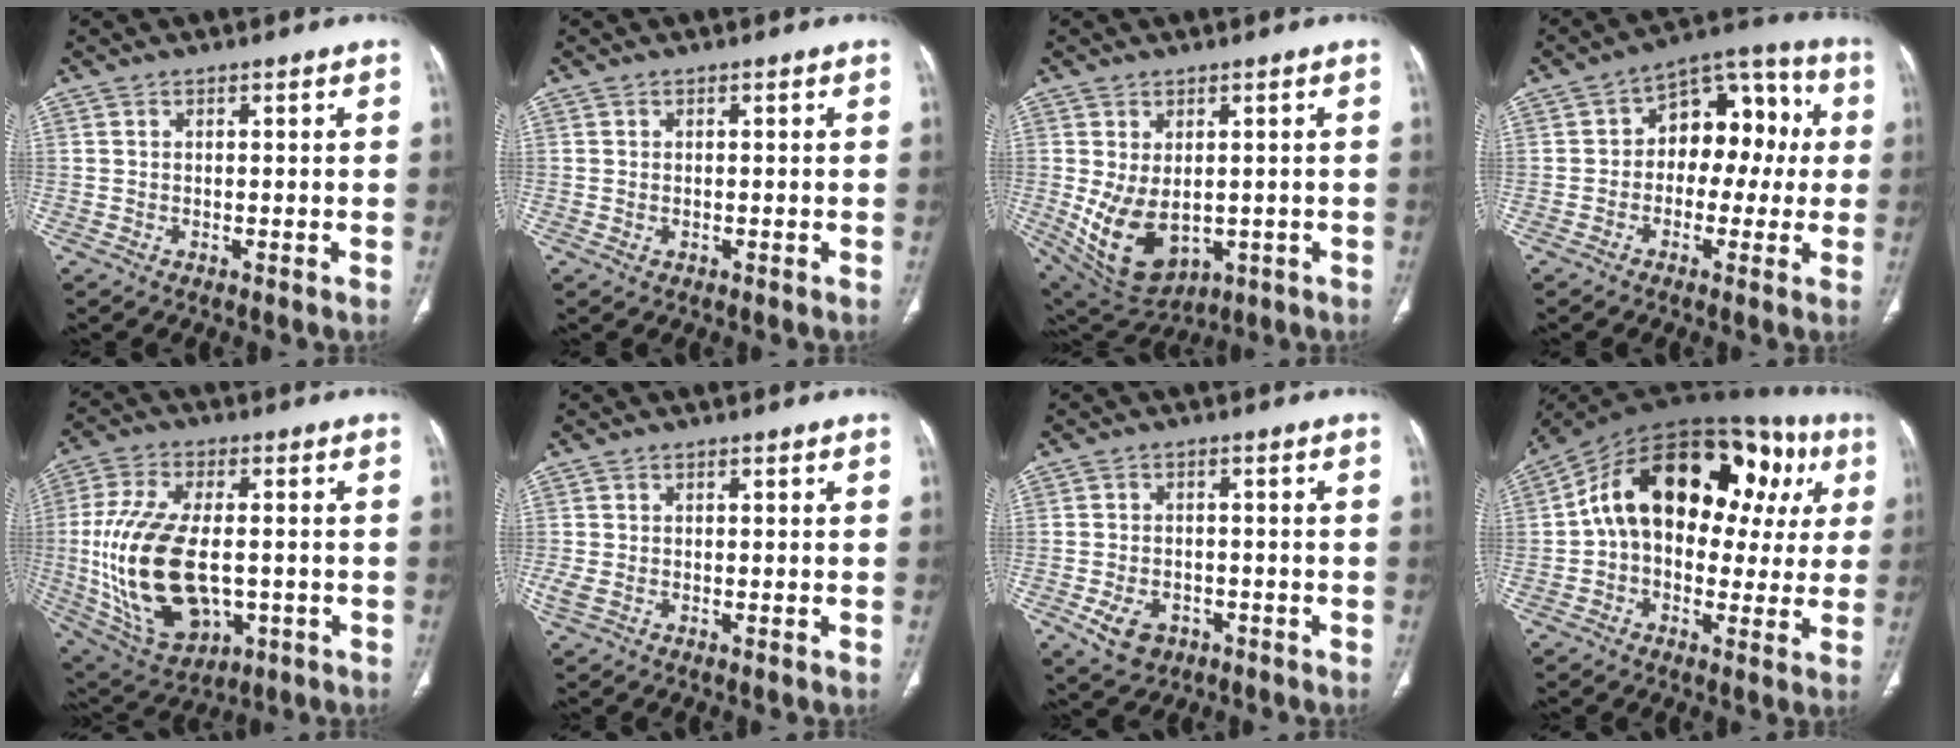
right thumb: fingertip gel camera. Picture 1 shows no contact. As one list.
[{"total": 0.6, "force": [-0.1, 0.5, 0.4], "torque": [-0.014, 0.005, 0.003]}, {"total": 12.1, "force": [-1.4, 7.8, 9.2], "torque": [-0.154, -0.009, 0.009]}, {"total": 13.1, "force": [0.5, 8.8, 9.7], "torque": [-0.081, 0.048, -0.006]}, {"total": 21.6, "force": [-2.0, 12.1, 17.8], "torque": [-0.360, -0.005, -0.011]}, {"total": 2.0, "force": [-0.2, 1.2, 1.5], "torque": [-0.051, -0.002, -0.004]}, {"total": 6.2, "force": [-2.7, 4.5, 3.3], "torque": [-0.053, 0.014, -0.035]}, {"total": 25.9, "force": [5.8, 15.7, 19.8], "torque": [-0.267, 0.061, 0.081]}]